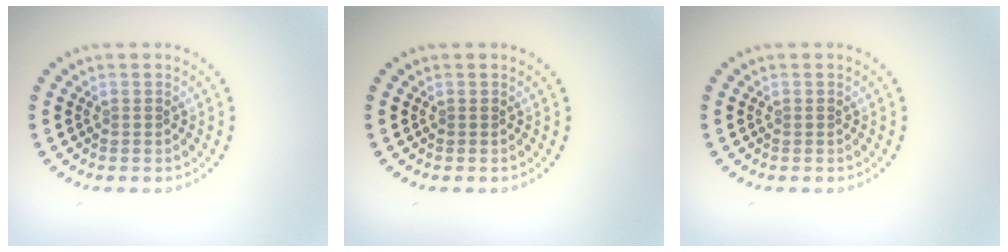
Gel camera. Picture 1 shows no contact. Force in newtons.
{"total": 0.0}
{"total": 0.0}